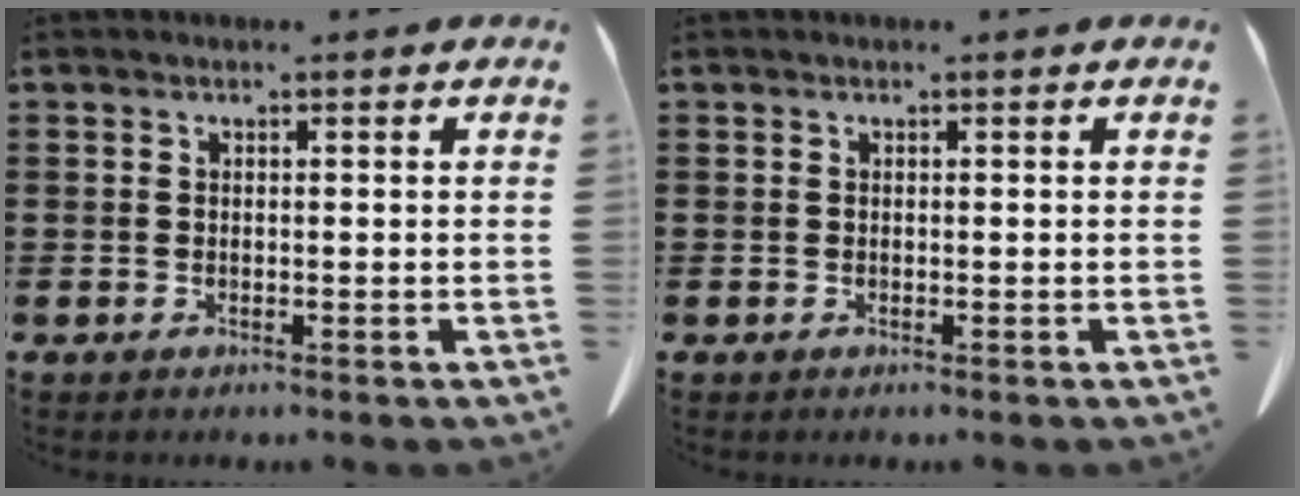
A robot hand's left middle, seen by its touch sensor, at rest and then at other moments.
{"total": 0.0}